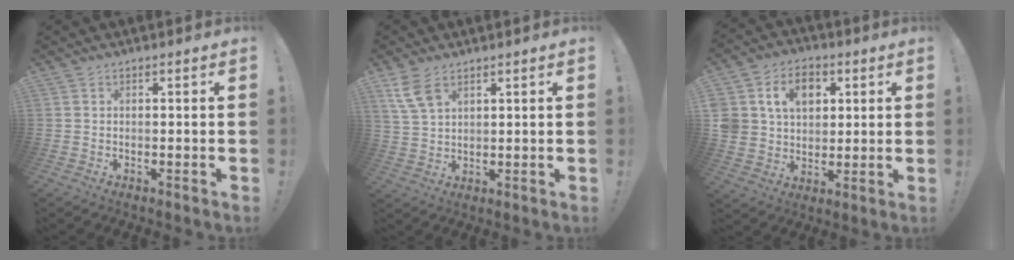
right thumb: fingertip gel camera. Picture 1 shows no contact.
{"total": 7.4, "force": [4.4, 3.8, 4.5], "torque": [-0.082, -0.012, 0.087]}
{"total": 13.3, "force": [5.1, 10.4, 6.6], "torque": [-0.098, -0.012, 0.102]}